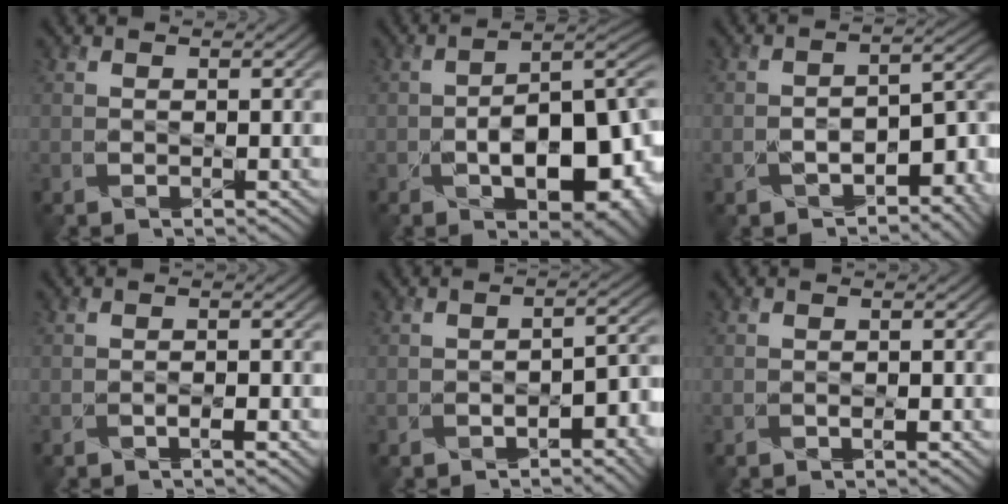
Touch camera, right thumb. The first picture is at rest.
{"total": 13.5, "force": [-3.5, 7.3, 10.8], "torque": [-0.157, -0.025, -0.044]}
{"total": 6.9, "force": [-3.7, 3.4, 4.7], "torque": [-0.059, -0.009, -0.062]}
{"total": 1.6, "force": [-1.1, 0.4, 1.0], "torque": [-0.016, 0.002, -0.019]}
{"total": 4.5, "force": [-2.5, 2.0, 3.2], "torque": [-0.034, 0.001, -0.039]}
{"total": 1.2, "force": [-0.8, 0.6, 0.8], "torque": [-0.012, 0.000, -0.013]}